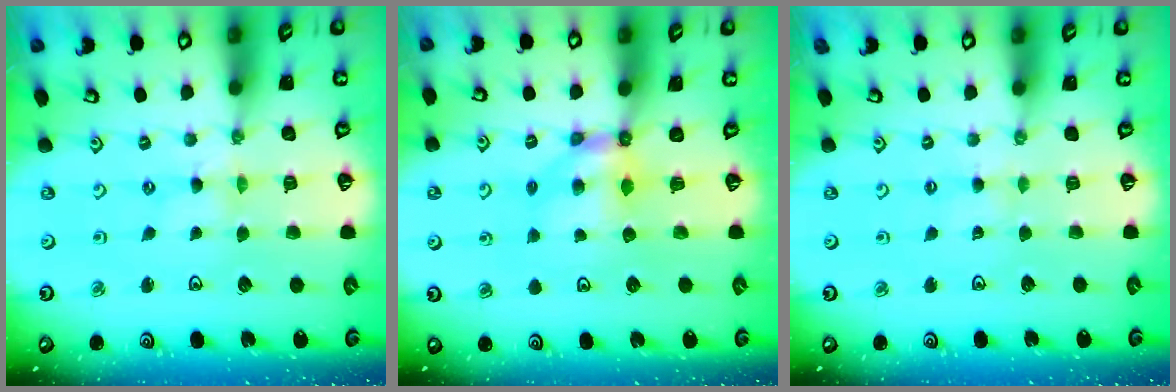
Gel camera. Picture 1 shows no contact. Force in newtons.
{"total": 6.1, "press": 6.1, "slide": 0.6}
{"total": 2.0, "press": 2.0, "slide": 0.3}